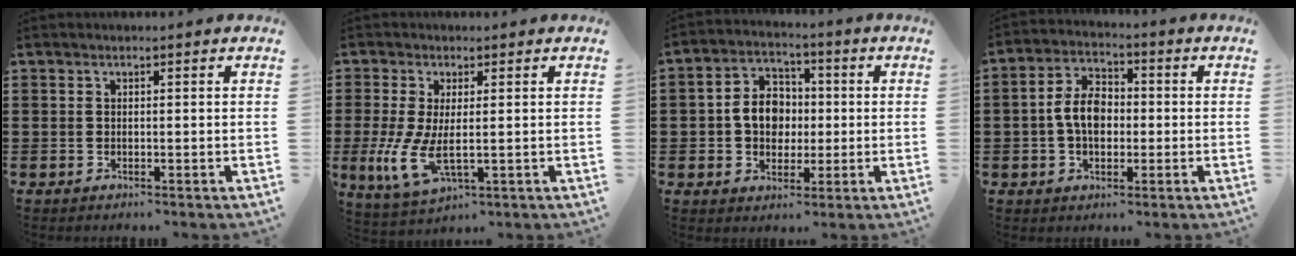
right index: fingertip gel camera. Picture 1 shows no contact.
{"total": 7.0, "force": [-0.2, 2.6, 6.5], "torque": [-0.152, -0.020, -0.003]}
{"total": 6.8, "force": [-0.2, 5.7, 3.7], "torque": [-0.085, 0.014, -0.008]}
{"total": 6.8, "force": [-0.4, 4.3, 5.2], "torque": [-0.115, 0.011, -0.012]}